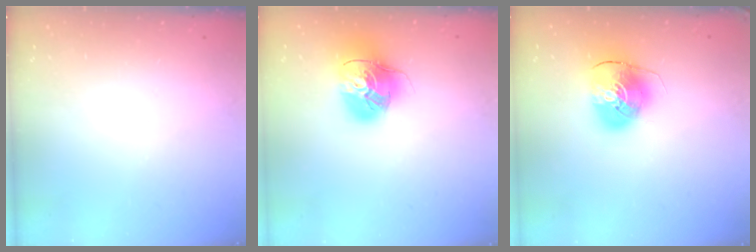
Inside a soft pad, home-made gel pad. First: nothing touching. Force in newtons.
{"total": 16.2, "press": 16.1, "slide": 2.0}
{"total": 10.4, "press": 10.3, "slide": 1.8}